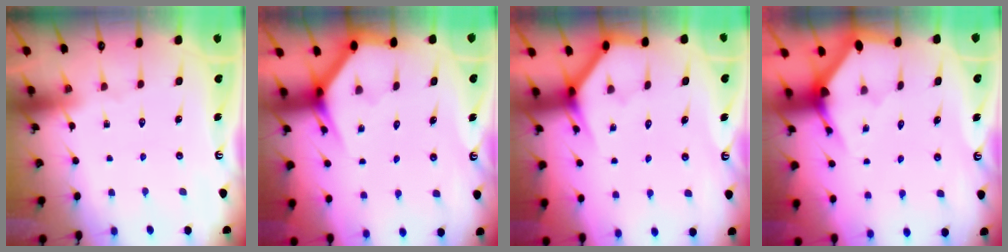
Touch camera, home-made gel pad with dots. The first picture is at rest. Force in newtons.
{"total": 3.6, "press": 3.6, "slide": 0.3}
{"total": 3.9, "press": 3.8, "slide": 0.3}
{"total": 3.3, "press": 3.3, "slide": 0.1}